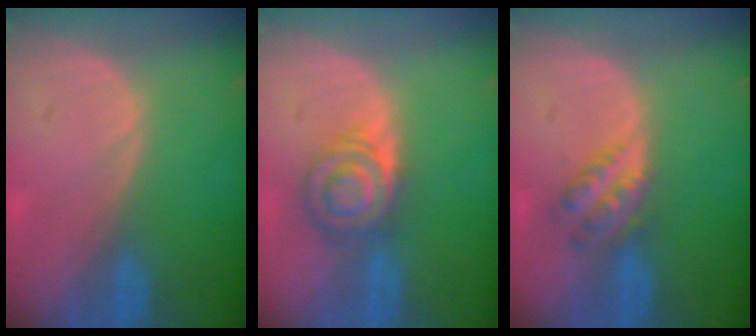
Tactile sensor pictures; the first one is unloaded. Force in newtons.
{"total": 5.9, "press": 5.9, "slide": 0.6}
{"total": 4.7, "press": 4.2, "slide": 2.1}